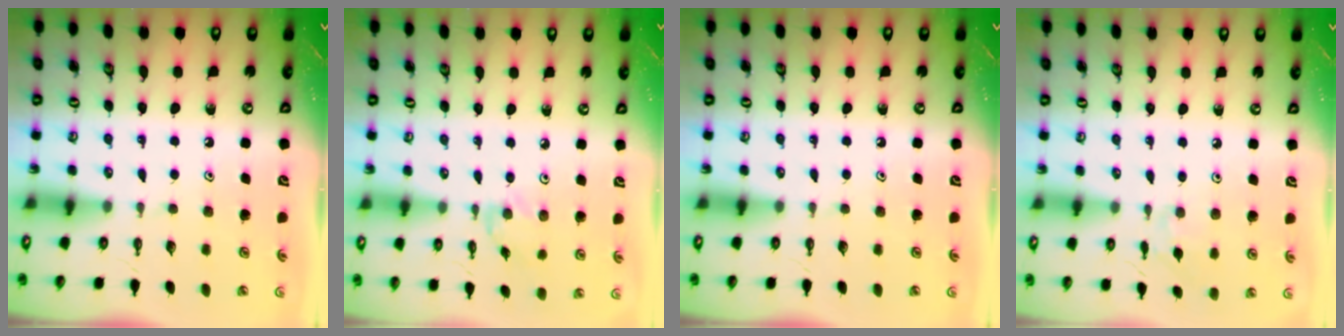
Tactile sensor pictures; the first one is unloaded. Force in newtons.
{"total": 2.0, "press": 2.0, "slide": 0.4}
{"total": 0.0}
{"total": 4.0, "press": 3.9, "slide": 0.6}